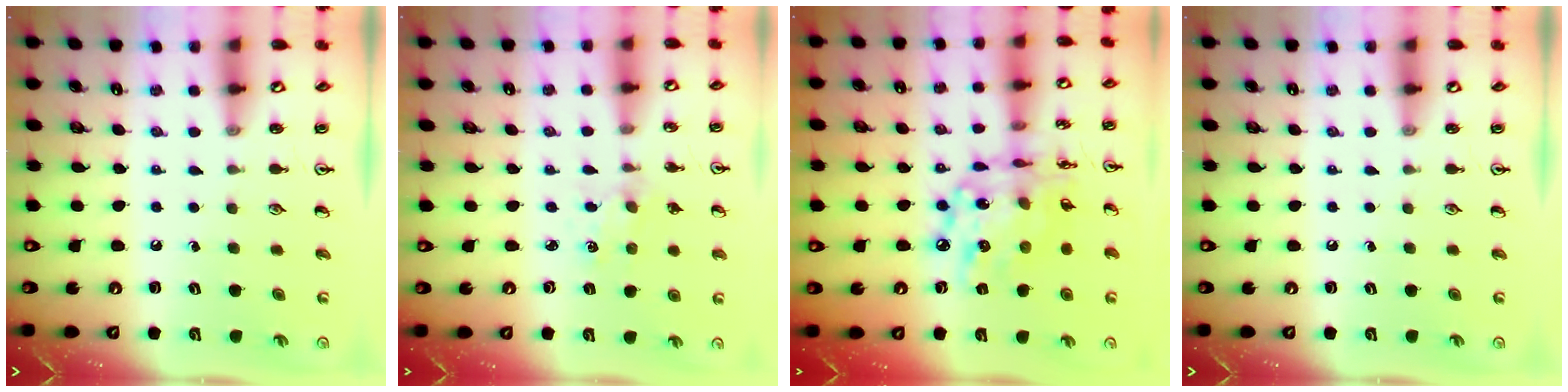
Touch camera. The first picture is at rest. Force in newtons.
{"total": 1.1, "press": 1.1, "slide": 0.2}
{"total": 15.3, "press": 15.3, "slide": 1.1}
{"total": 0.0}